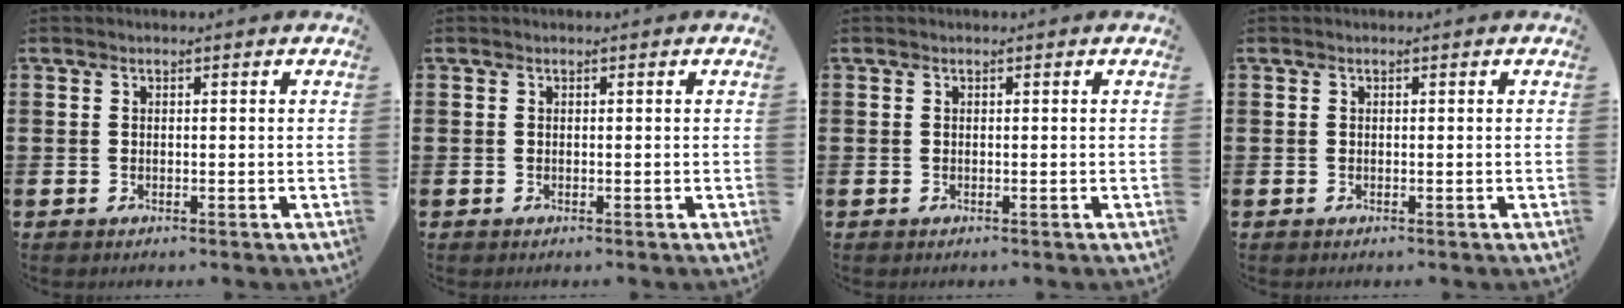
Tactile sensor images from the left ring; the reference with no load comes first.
{"total": 0.0}
{"total": 0.0}
{"total": 0.0}